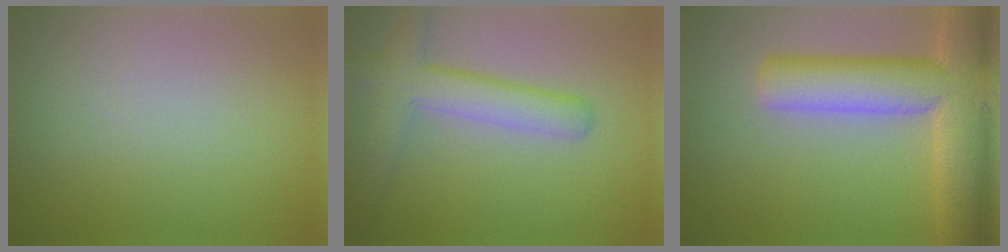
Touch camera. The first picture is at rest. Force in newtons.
{"total": 3.8, "press": 3.8, "slide": 0.4}
{"total": 10.2, "press": 10.2, "slide": 0.8}